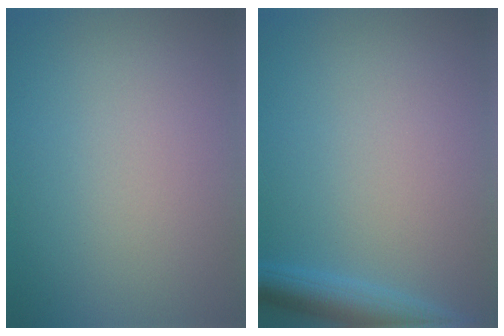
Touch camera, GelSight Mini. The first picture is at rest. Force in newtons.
{"total": 3.5, "press": 3.5, "slide": 0.2}